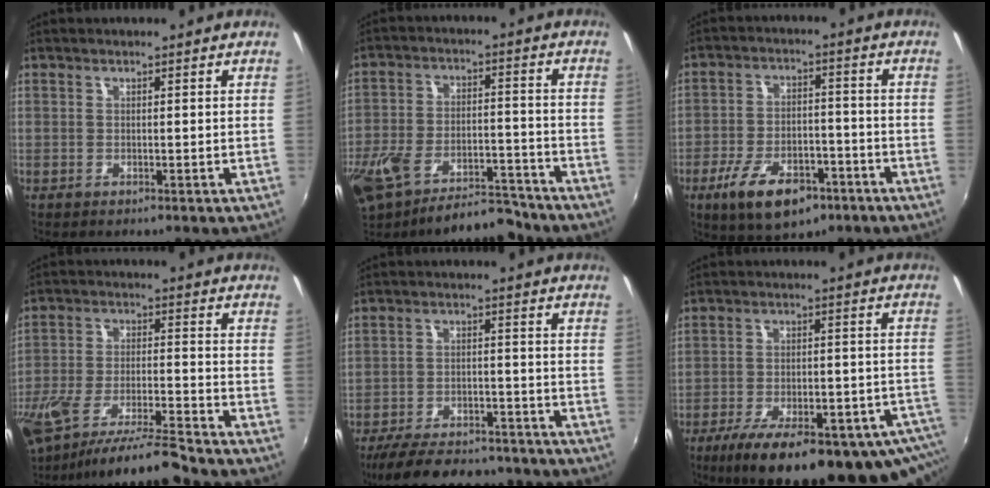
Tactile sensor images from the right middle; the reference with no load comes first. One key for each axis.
{"total": 16.6, "fx": -12.7, "fy": 6.5, "fz": 8.6, "tx": -0.197, "ty": -0.018, "tz": -0.197}
{"total": 13.3, "fx": -7.7, "fy": 6.4, "fz": 8.7, "tx": -0.181, "ty": -0.009, "tz": -0.121}
{"total": 15.2, "fx": -12.9, "fy": 0.7, "fz": 7.9, "tx": -0.166, "ty": -0.033, "tz": -0.225}
{"total": 18.5, "fx": -15.5, "fy": 6.1, "fz": 8.0, "tx": -0.168, "ty": -0.008, "tz": -0.218}
{"total": 26.7, "fx": -18.3, "fy": 8.8, "fz": 17.3, "tx": -0.265, "ty": -0.044, "tz": -0.237}